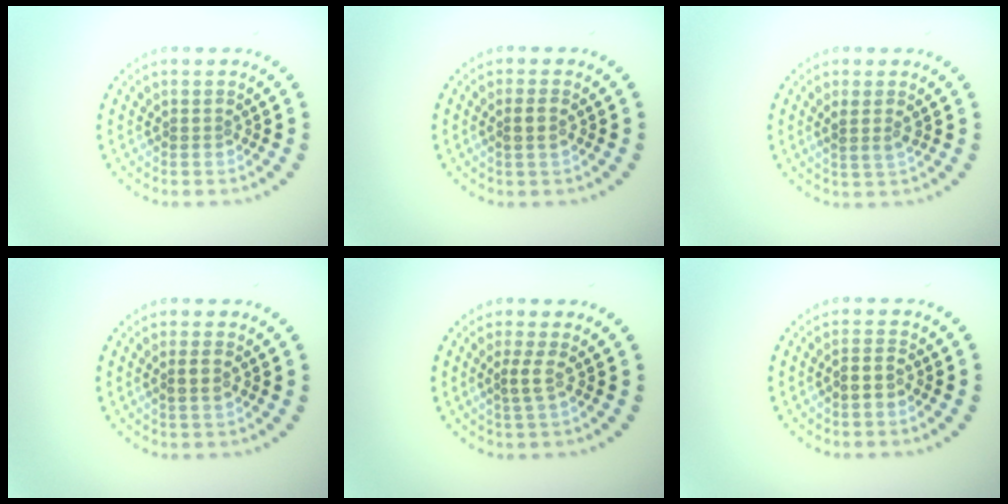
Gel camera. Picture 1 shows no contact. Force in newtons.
{"total": 1.3, "press": 1.1, "slide": 0.6}
{"total": 1.5, "press": 1.2, "slide": 0.9}
{"total": 1.3, "press": 1.1, "slide": 0.6}
{"total": 1.4, "press": 0.9, "slide": 1.0}
{"total": 1.5, "press": 1.3, "slide": 0.7}